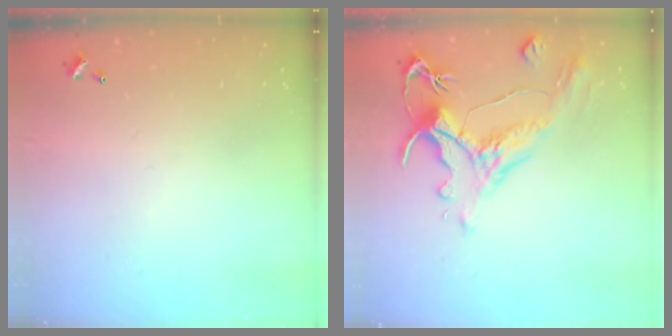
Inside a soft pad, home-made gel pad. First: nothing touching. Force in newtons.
{"total": 1.6, "press": 0.3, "slide": 1.5}